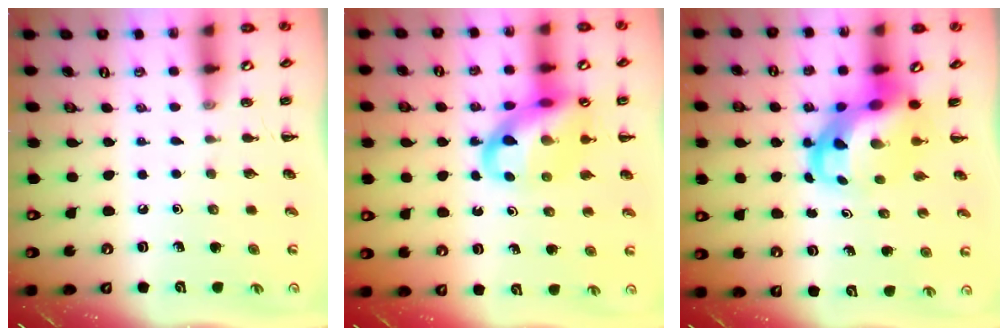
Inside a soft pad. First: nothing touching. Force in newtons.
{"total": 15.2, "press": 14.8, "slide": 3.0}
{"total": 7.4, "press": 7.1, "slide": 2.2}